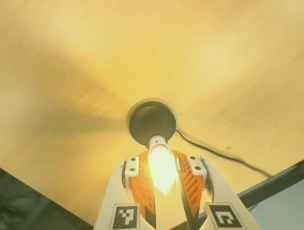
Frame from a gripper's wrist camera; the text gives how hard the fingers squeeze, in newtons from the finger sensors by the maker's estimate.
{"total": 14.2, "left": 13.4, "right": 14.9}